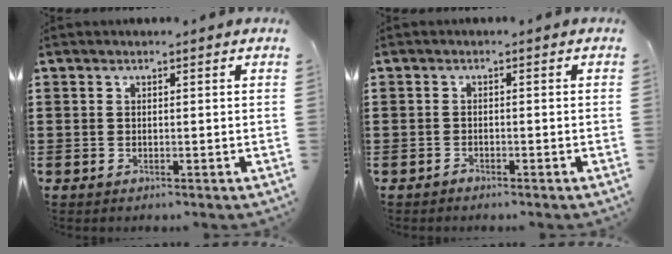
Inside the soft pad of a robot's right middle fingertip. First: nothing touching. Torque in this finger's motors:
{"motor_torque": [0.73, -0.27, -0.07, 0.01]}